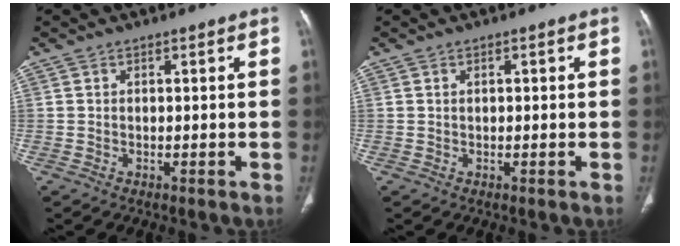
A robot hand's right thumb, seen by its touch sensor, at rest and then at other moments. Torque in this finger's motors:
{"motor_torque": [-0.13, 0.01, -0.28, 0.18, 0.03]}